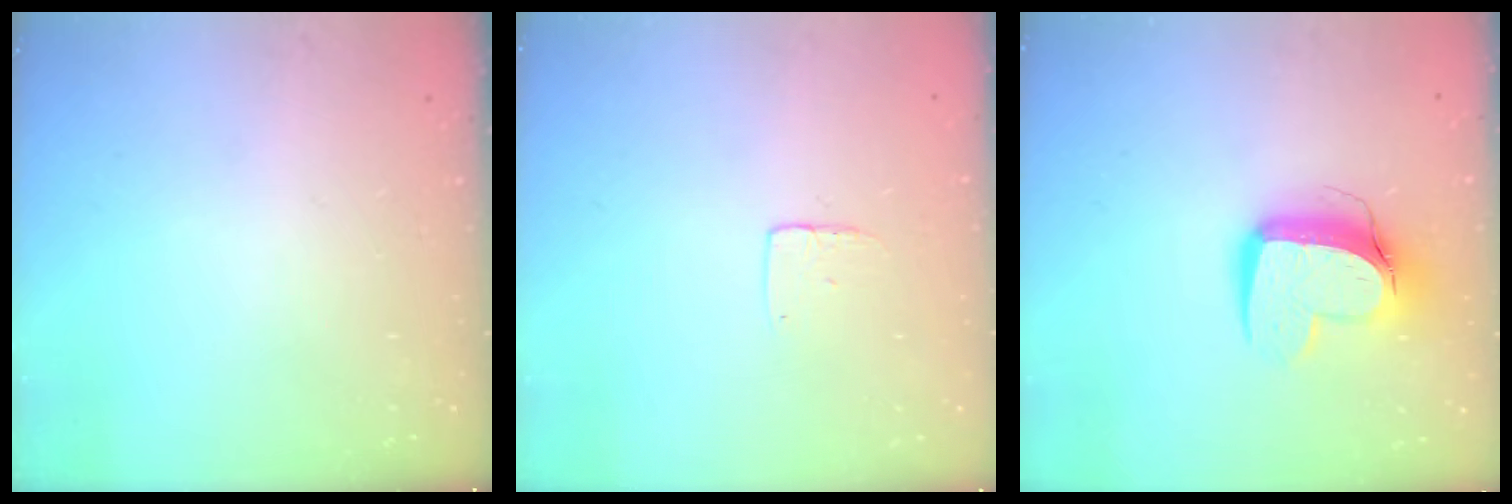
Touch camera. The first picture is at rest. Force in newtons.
{"total": 3.6, "press": 3.6, "slide": 0.3}
{"total": 12.4, "press": 12.3, "slide": 1.5}